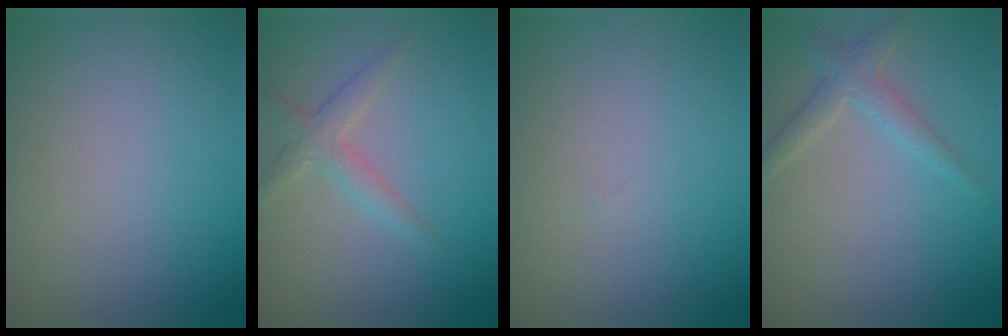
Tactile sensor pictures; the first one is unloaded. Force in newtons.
{"total": 2.1, "press": 2.1, "slide": 0.1}
{"total": 0.0}
{"total": 2.2, "press": 2.1, "slide": 0.1}